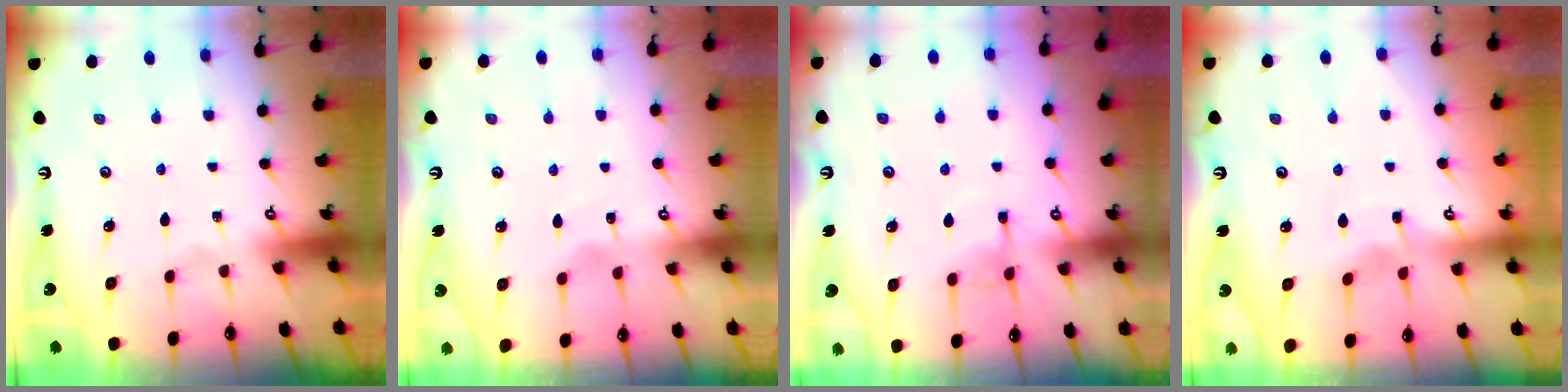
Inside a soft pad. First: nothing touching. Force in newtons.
{"total": 1.7, "press": 1.7, "slide": 0.2}
{"total": 6.6, "press": 6.6, "slide": 0.8}
{"total": 3.2, "press": 3.2, "slide": 0.1}